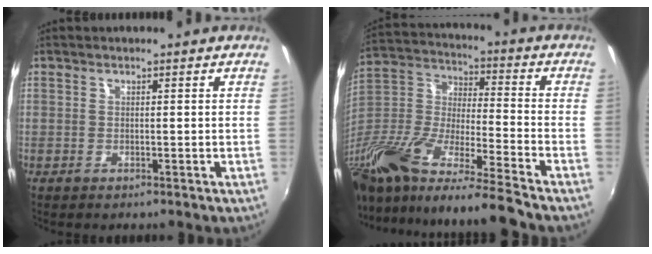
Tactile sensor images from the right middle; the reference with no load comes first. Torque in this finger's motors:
{"motor_torque": [1.07, -1.07, 0.56, 0.21]}